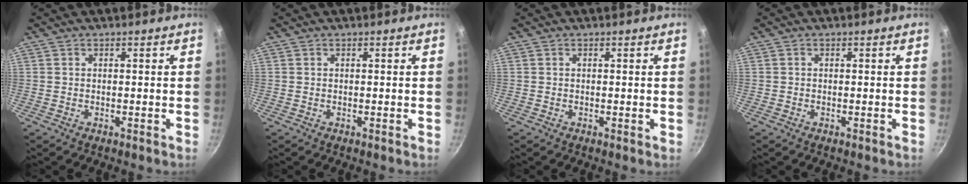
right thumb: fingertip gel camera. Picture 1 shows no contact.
{"total": 0.0}
{"total": 0.0}
{"total": 0.0}